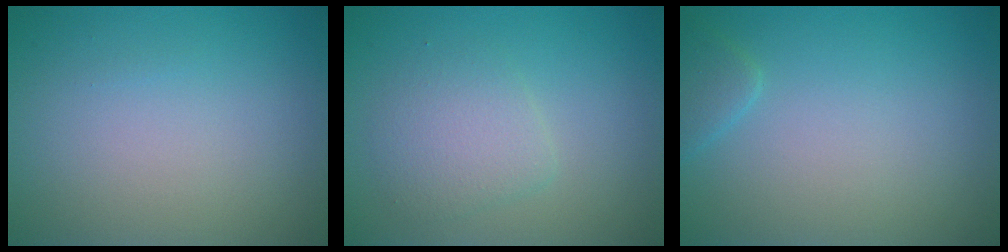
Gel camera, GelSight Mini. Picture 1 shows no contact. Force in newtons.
{"total": 2.7, "press": 2.7, "slide": 0.1}
{"total": 1.4, "press": 1.4, "slide": 0.1}